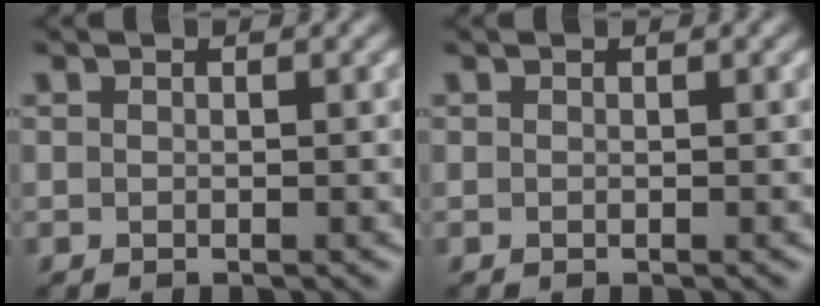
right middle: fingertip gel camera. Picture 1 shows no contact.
{"total": 0.0}